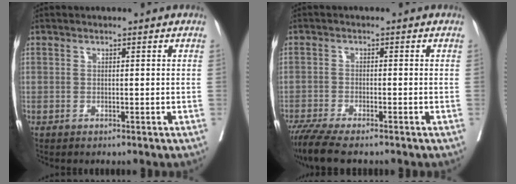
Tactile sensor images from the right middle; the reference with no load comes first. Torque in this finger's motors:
{"motor_torque": [0.39, -0.40, 0.10, 0.06]}